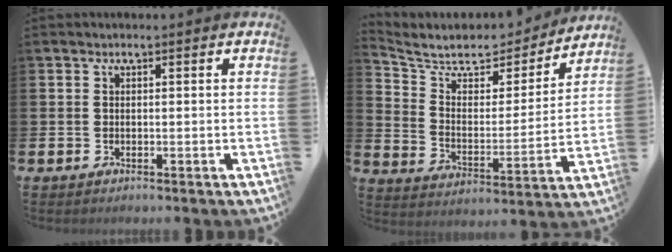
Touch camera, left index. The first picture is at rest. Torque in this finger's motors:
{"motor_torque": [0.43, -0.31, -0.08, 0.04]}